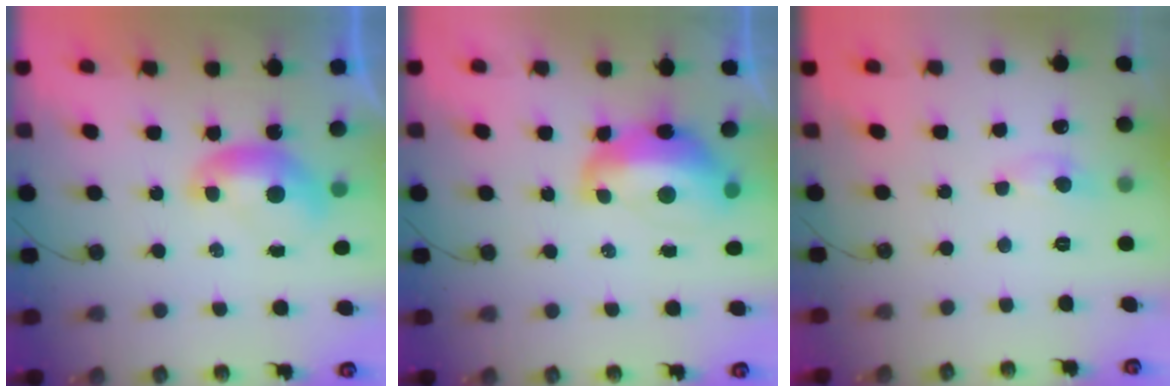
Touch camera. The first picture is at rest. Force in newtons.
{"total": 6.5, "press": 6.4, "slide": 1.2}
{"total": 0.9, "press": 0.8, "slide": 0.4}